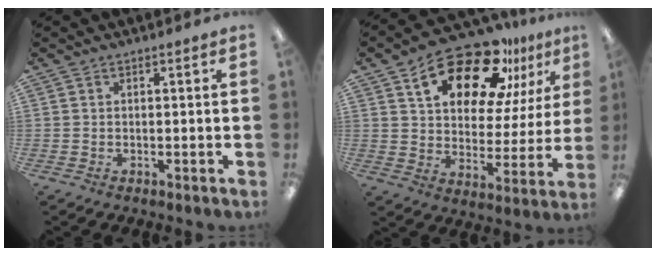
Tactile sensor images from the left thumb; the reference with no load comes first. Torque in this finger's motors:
{"motor_torque": [0.44, 0.69, 1.29, -1.42, 0.09]}